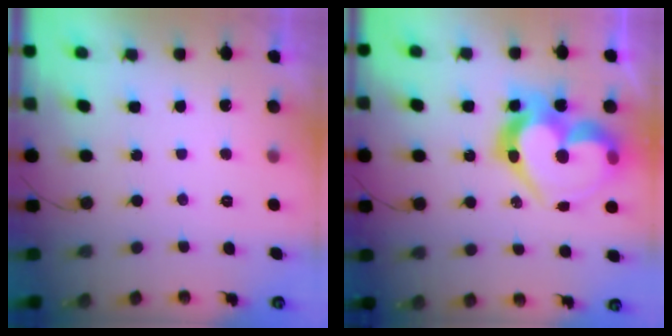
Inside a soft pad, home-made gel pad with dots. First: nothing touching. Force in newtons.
{"total": 21.6, "press": 21.5, "slide": 2.4}